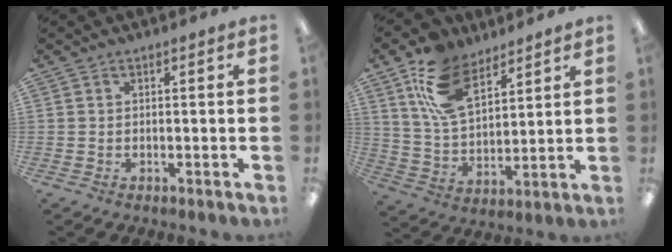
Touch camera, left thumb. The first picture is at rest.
{"total": 15.5, "force": [9.1, 8.6, 9.1], "torque": [-0.187, -0.020, 0.172]}